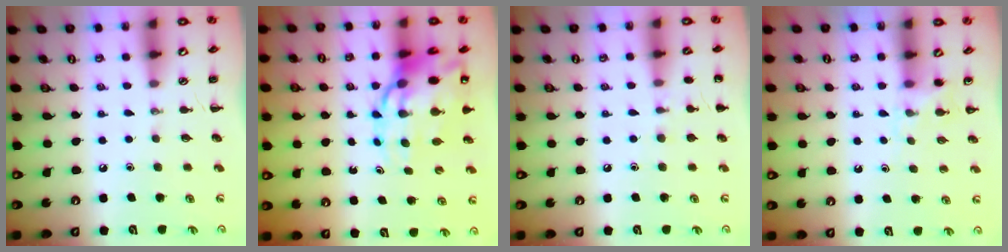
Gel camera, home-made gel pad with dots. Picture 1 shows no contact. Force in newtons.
{"total": 16.8, "press": 16.1, "slide": 4.6}
{"total": 5.8, "press": 5.6, "slide": 1.5}
{"total": 5.1, "press": 4.8, "slide": 1.5}